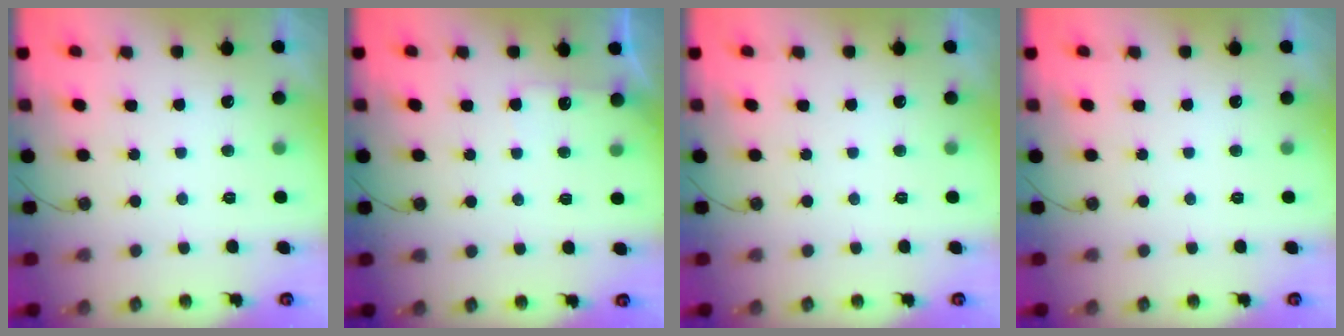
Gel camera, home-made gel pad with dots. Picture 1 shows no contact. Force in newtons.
{"total": 5.0, "press": 4.9, "slide": 0.8}
{"total": 0.0}
{"total": 0.0}